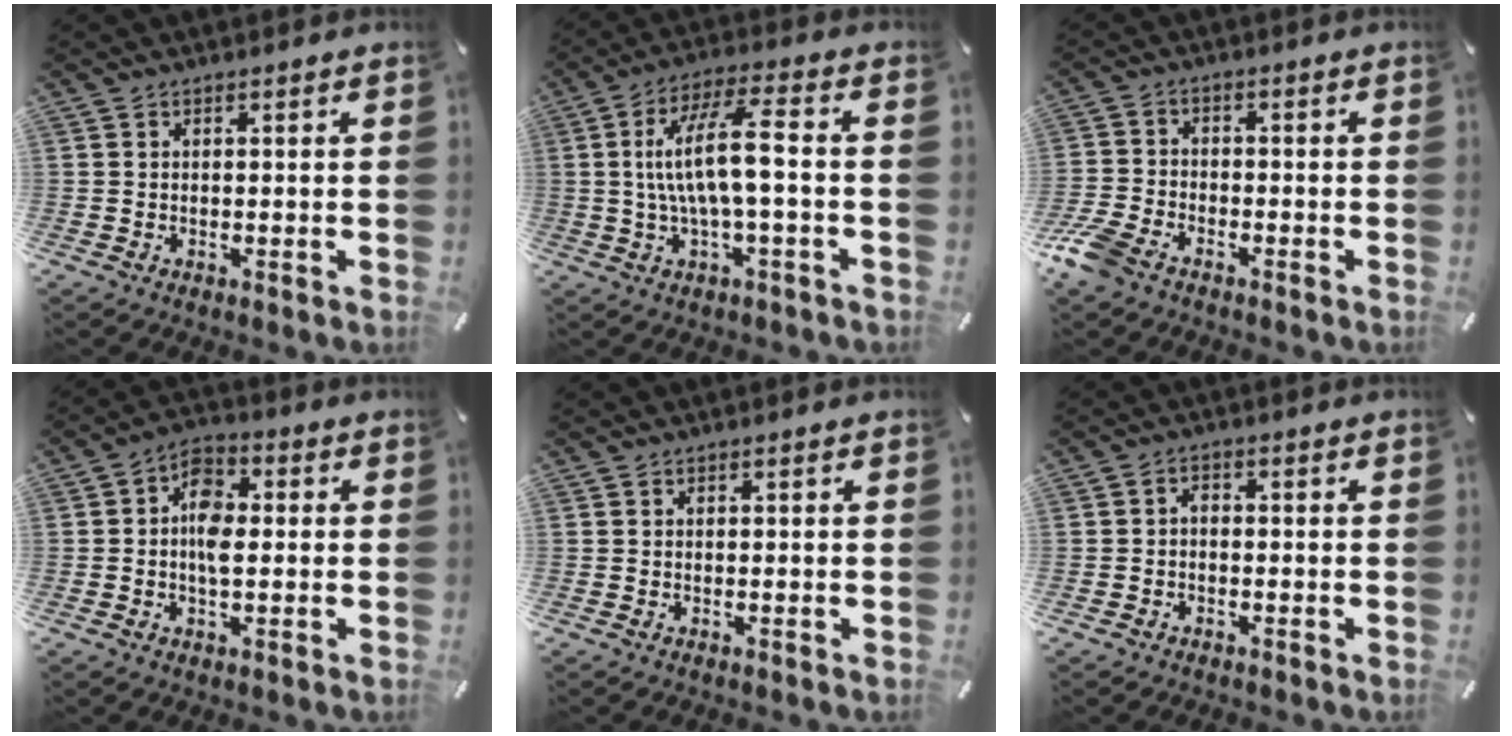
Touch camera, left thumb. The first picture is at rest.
{"total": 12.6, "force": [-0.2, 2.8, 12.3], "torque": [-0.243, 0.003, -0.011]}
{"total": 6.7, "force": [-4.7, 3.2, 3.5], "torque": [-0.094, 0.009, -0.096]}
{"total": 7.4, "force": [-0.3, 4.6, 5.8], "torque": [-0.088, 0.005, -0.009]}
{"total": 0.0}
{"total": 1.9, "force": [-1.1, 1.3, 0.8], "torque": [-0.015, 0.009, -0.024]}